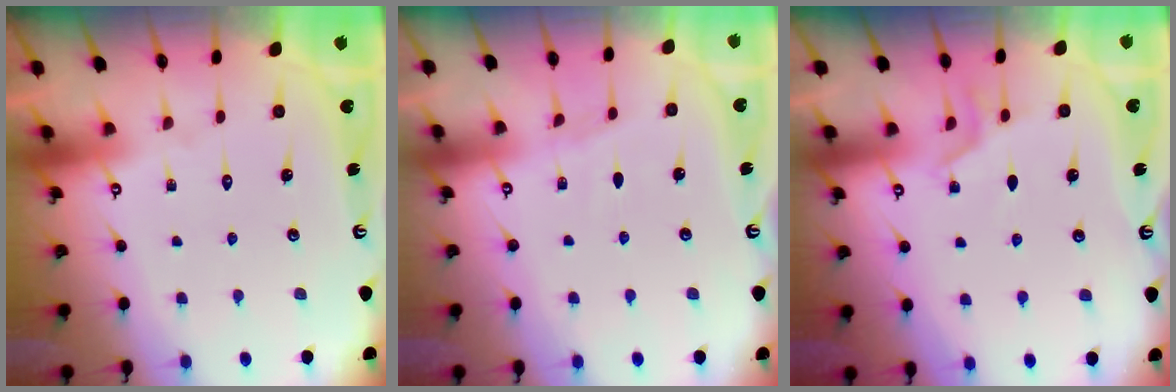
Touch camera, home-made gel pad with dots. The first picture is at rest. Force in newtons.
{"total": 2.4, "press": 2.4, "slide": 0.4}
{"total": 5.7, "press": 5.2, "slide": 2.3}